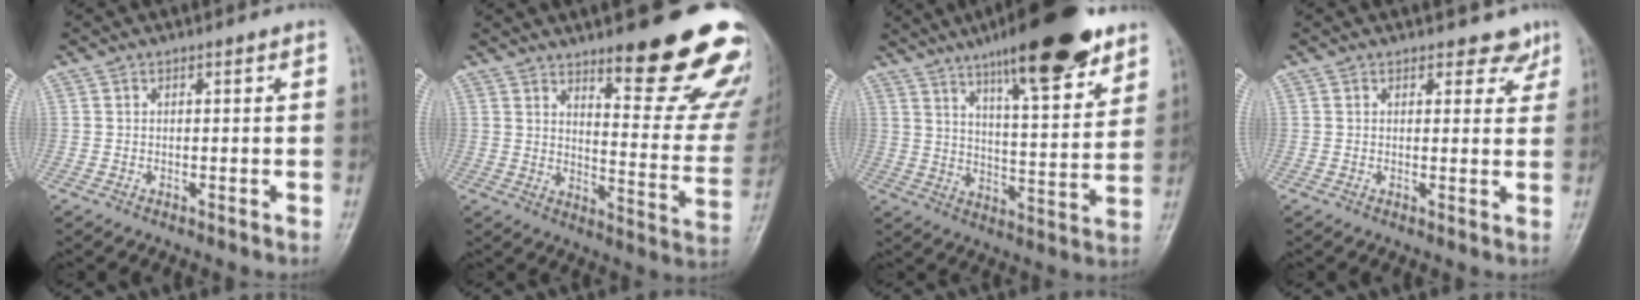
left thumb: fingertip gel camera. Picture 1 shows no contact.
{"total": 21.7, "force": [14.3, 5.4, 15.5], "torque": [-0.160, -0.096, 0.191]}
{"total": 20.7, "force": [13.8, 5.1, 14.6], "torque": [-0.192, -0.058, 0.213]}
{"total": 3.5, "force": [2.8, 2.0, 0.7], "torque": [0.018, -0.018, 0.025]}